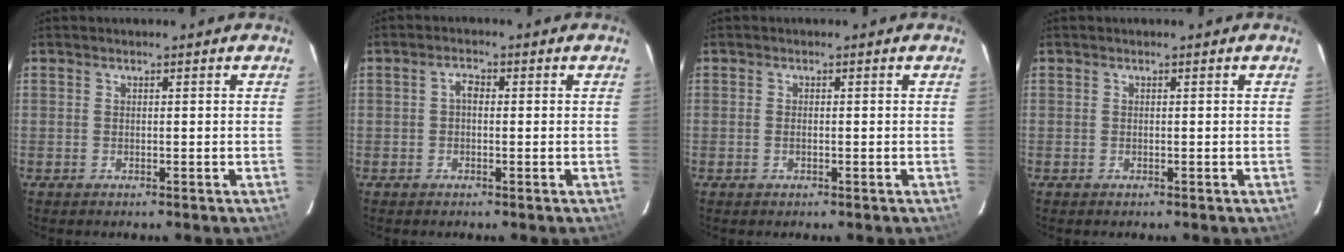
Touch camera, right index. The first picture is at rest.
{"total": 1.8, "force": [-0.3, 1.1, 1.4], "torque": [-0.027, 0.009, -0.007]}
{"total": 0.8, "force": [-0.2, 0.4, 0.7], "torque": [-0.012, 0.003, -0.004]}
{"total": 0.0}